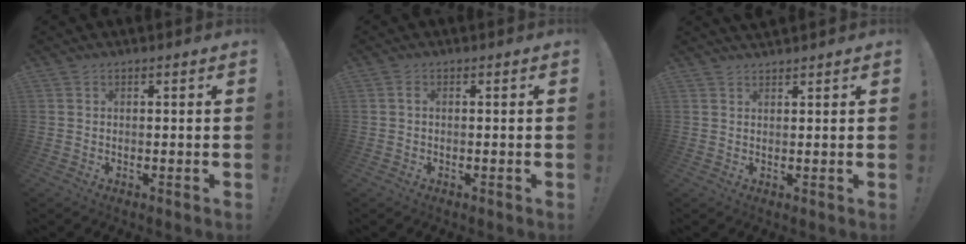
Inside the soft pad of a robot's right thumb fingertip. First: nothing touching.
{"total": 0.8, "force": [0.0, 0.3, 0.8], "torque": [-0.016, 0.003, 0.000]}
{"total": 1.8, "force": [1.8, 0.3, 0.0], "torque": [0.006, -0.012, 0.034]}